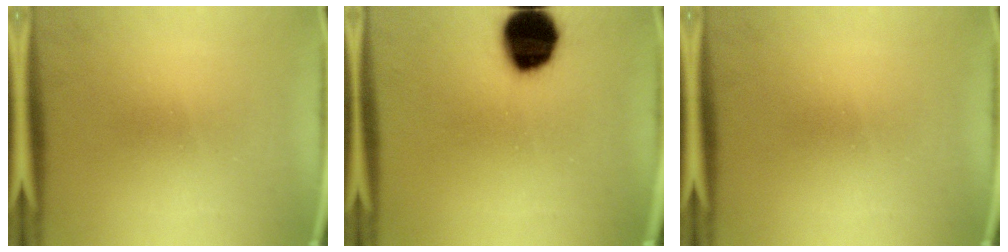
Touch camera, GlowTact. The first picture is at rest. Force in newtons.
{"total": 15.9}
{"total": 0.0}